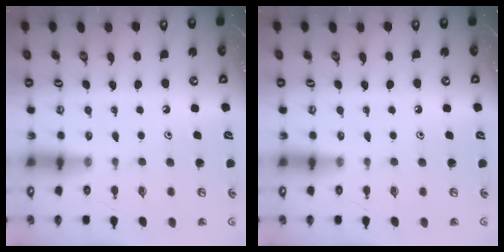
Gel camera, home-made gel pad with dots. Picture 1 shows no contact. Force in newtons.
{"total": 0.0}